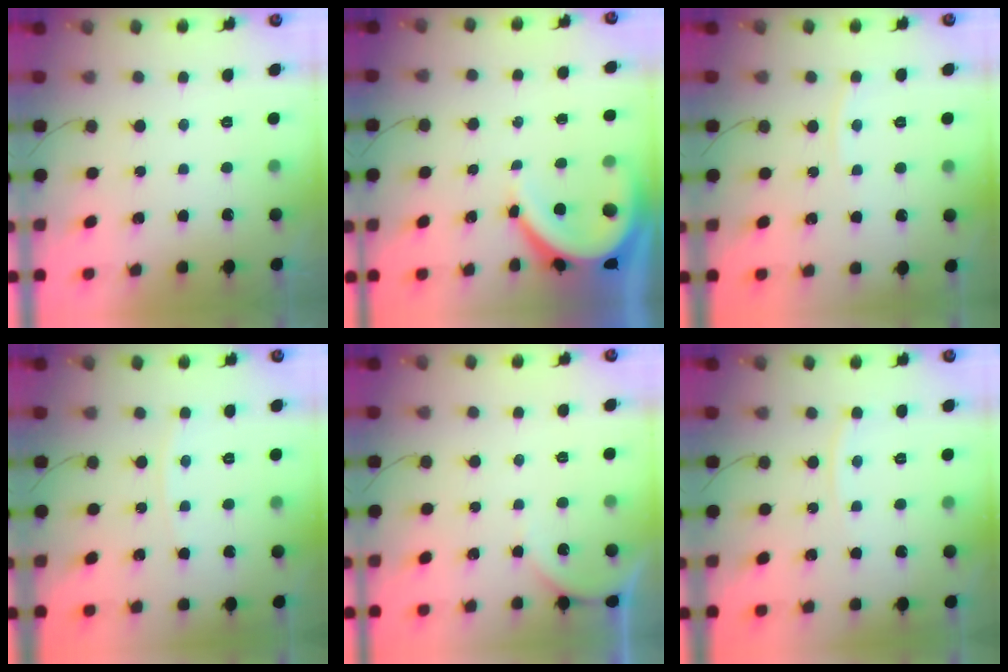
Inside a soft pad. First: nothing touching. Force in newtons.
{"total": 9.3, "press": 9.3, "slide": 0.9}
{"total": 3.9, "press": 3.8, "slide": 0.6}
{"total": 2.3, "press": 2.2, "slide": 0.3}
{"total": 3.5, "press": 3.4, "slide": 0.4}
{"total": 4.6, "press": 4.5, "slide": 0.6}